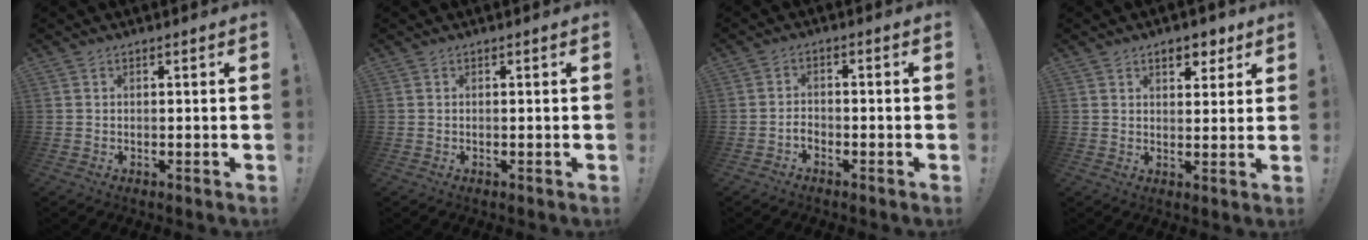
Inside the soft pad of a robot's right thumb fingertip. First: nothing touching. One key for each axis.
{"total": 0.0}
{"total": 2.3, "fx": -1.8, "fy": 1.0, "fz": 1.0, "tx": -0.021, "ty": 0.004, "tz": -0.035}
{"total": 6.1, "fx": 3.7, "fy": 3.6, "fz": 3.3, "tx": -0.032, "ty": -0.011, "tz": 0.061}